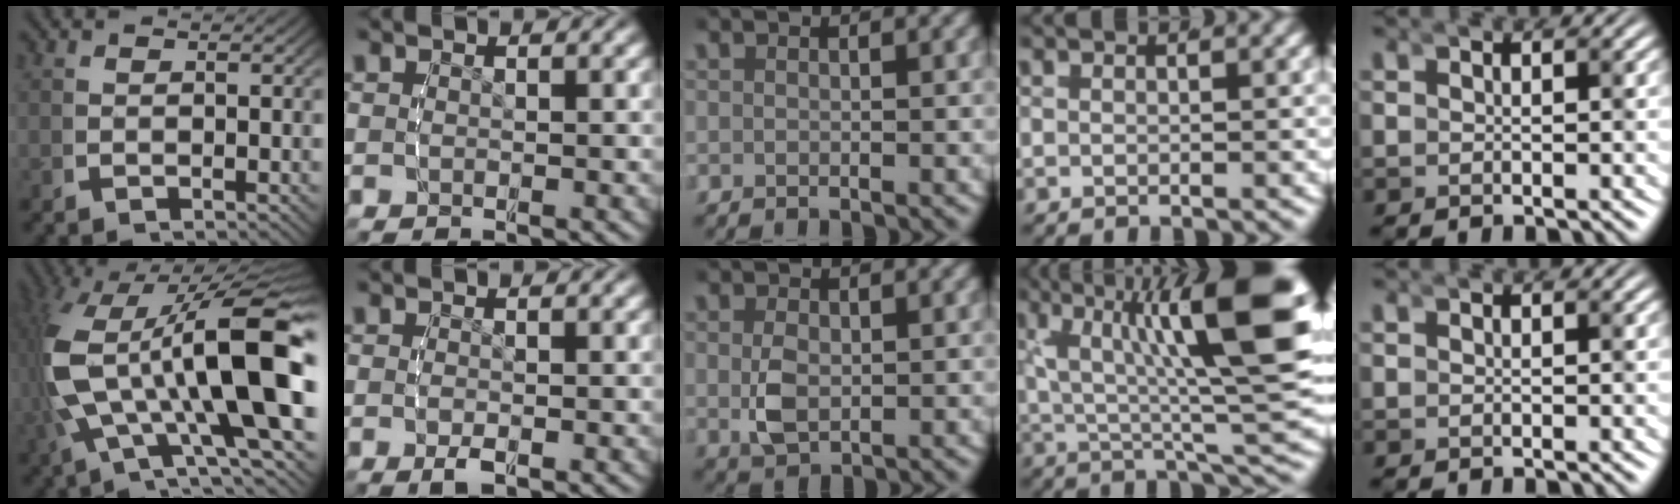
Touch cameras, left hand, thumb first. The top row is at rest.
{"thumb": {"total": 20.1, "force": [-0.5, 11.5, 16.5], "torque": [-0.314, -0.035, 0.010]}, "index": {"total": 1.1, "force": [-0.4, 0.2, 1.0], "torque": [-0.025, -0.004, -0.005]}, "middle": {"total": 3.0, "force": [0.0, 2.0, 2.3], "torque": [-0.056, -0.012, 0.007]}, "ring": {"total": 13.4, "force": [2.0, 4.9, 12.3], "torque": [-0.163, -0.005, 0.030]}}